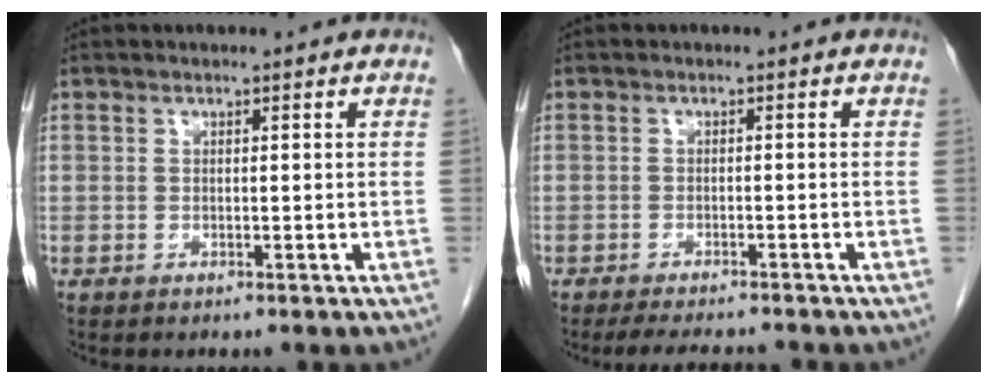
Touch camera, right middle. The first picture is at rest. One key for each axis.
{"total": 6.0, "fx": -5.5, "fy": 0.8, "fz": 2.2, "tx": -0.030, "ty": -0.013, "tz": -0.083}